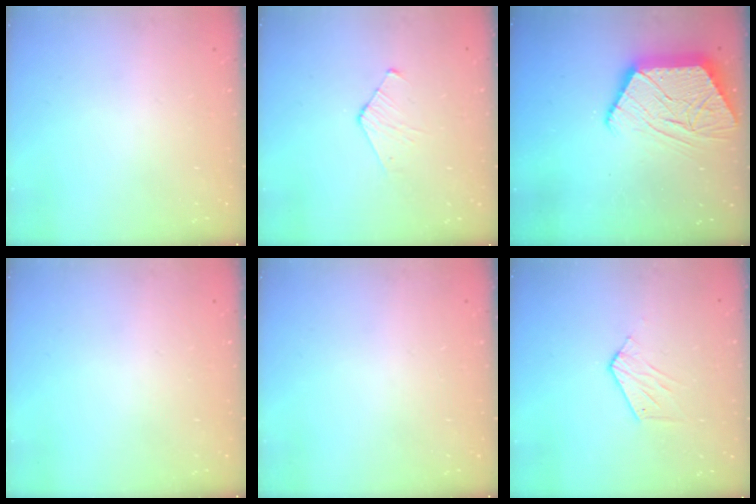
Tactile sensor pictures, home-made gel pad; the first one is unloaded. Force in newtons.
{"total": 4.3, "press": 4.3, "slide": 0.4}
{"total": 15.1, "press": 15.1, "slide": 1.0}
{"total": 0.0}
{"total": 0.0}
{"total": 6.3, "press": 6.3, "slide": 0.4}